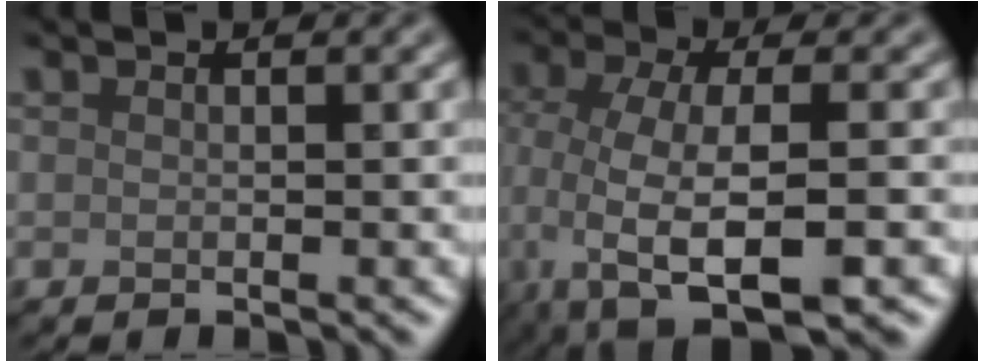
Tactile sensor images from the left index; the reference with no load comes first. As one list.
[{"total": 9.2, "force": [-3.3, 3.8, 7.8], "torque": [-0.152, -0.021, -0.052]}]